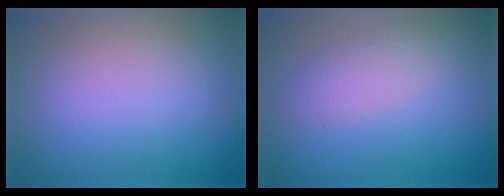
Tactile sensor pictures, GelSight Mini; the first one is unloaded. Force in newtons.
{"total": 2.8, "press": 2.8, "slide": 0.1}